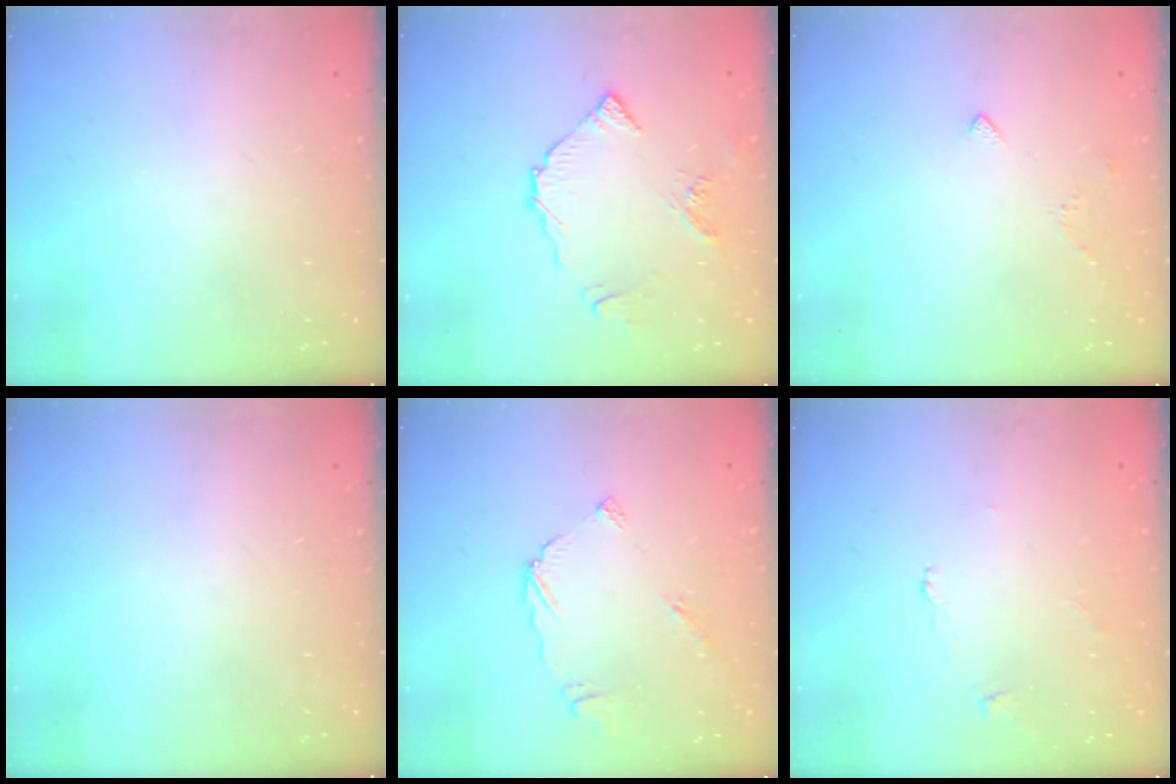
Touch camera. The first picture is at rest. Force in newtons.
{"total": 8.7, "press": 8.7, "slide": 1.1}
{"total": 3.0, "press": 2.9, "slide": 0.7}
{"total": 0.0}
{"total": 5.6, "press": 5.6, "slide": 0.1}
{"total": 2.2, "press": 2.2, "slide": 0.4}